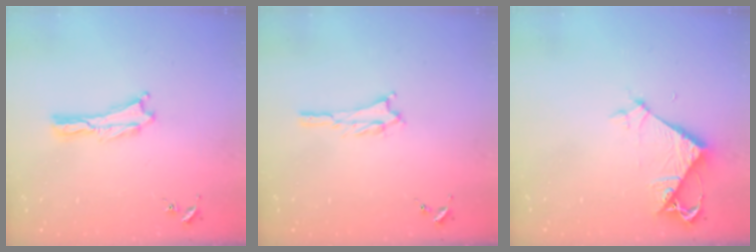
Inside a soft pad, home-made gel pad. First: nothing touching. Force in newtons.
{"total": 1.2, "press": 1.2, "slide": 0.2}
{"total": 5.9, "press": 5.8, "slide": 0.5}